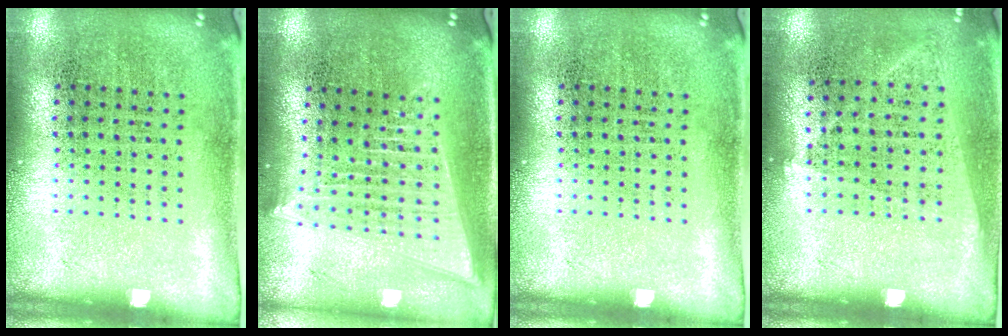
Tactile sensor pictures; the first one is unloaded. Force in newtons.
{"total": 2.1, "press": 1.8, "slide": 1.1}
{"total": 0.0}
{"total": 1.0, "press": 0.9, "slide": 0.4}